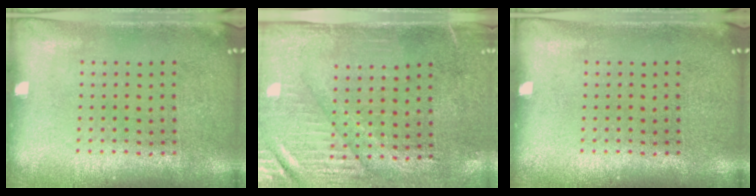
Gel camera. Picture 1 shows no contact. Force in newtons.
{"total": 3.0, "press": 2.6, "slide": 1.5}
{"total": 0.0}